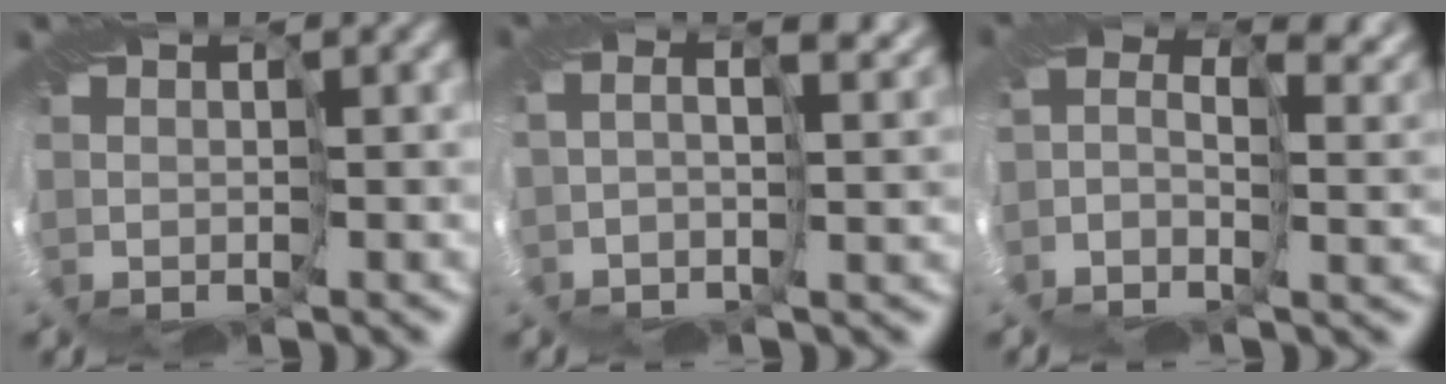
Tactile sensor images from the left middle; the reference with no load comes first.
{"total": 6.5, "force": [2.2, 3.6, 5.0], "torque": [-0.086, 0.026, 0.019]}
{"total": 7.3, "force": [0.8, 5.0, 5.2], "torque": [-0.071, 0.012, 0.008]}